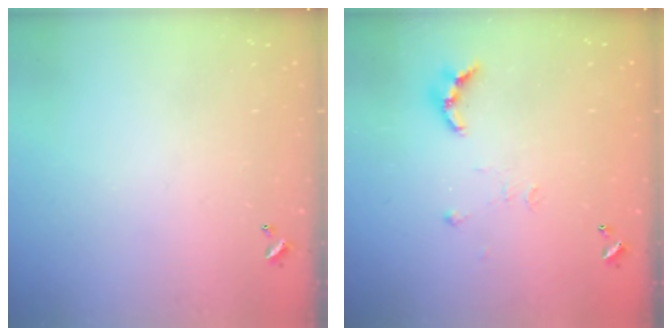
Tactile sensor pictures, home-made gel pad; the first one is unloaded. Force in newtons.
{"total": 7.7, "press": 7.6, "slide": 0.6}